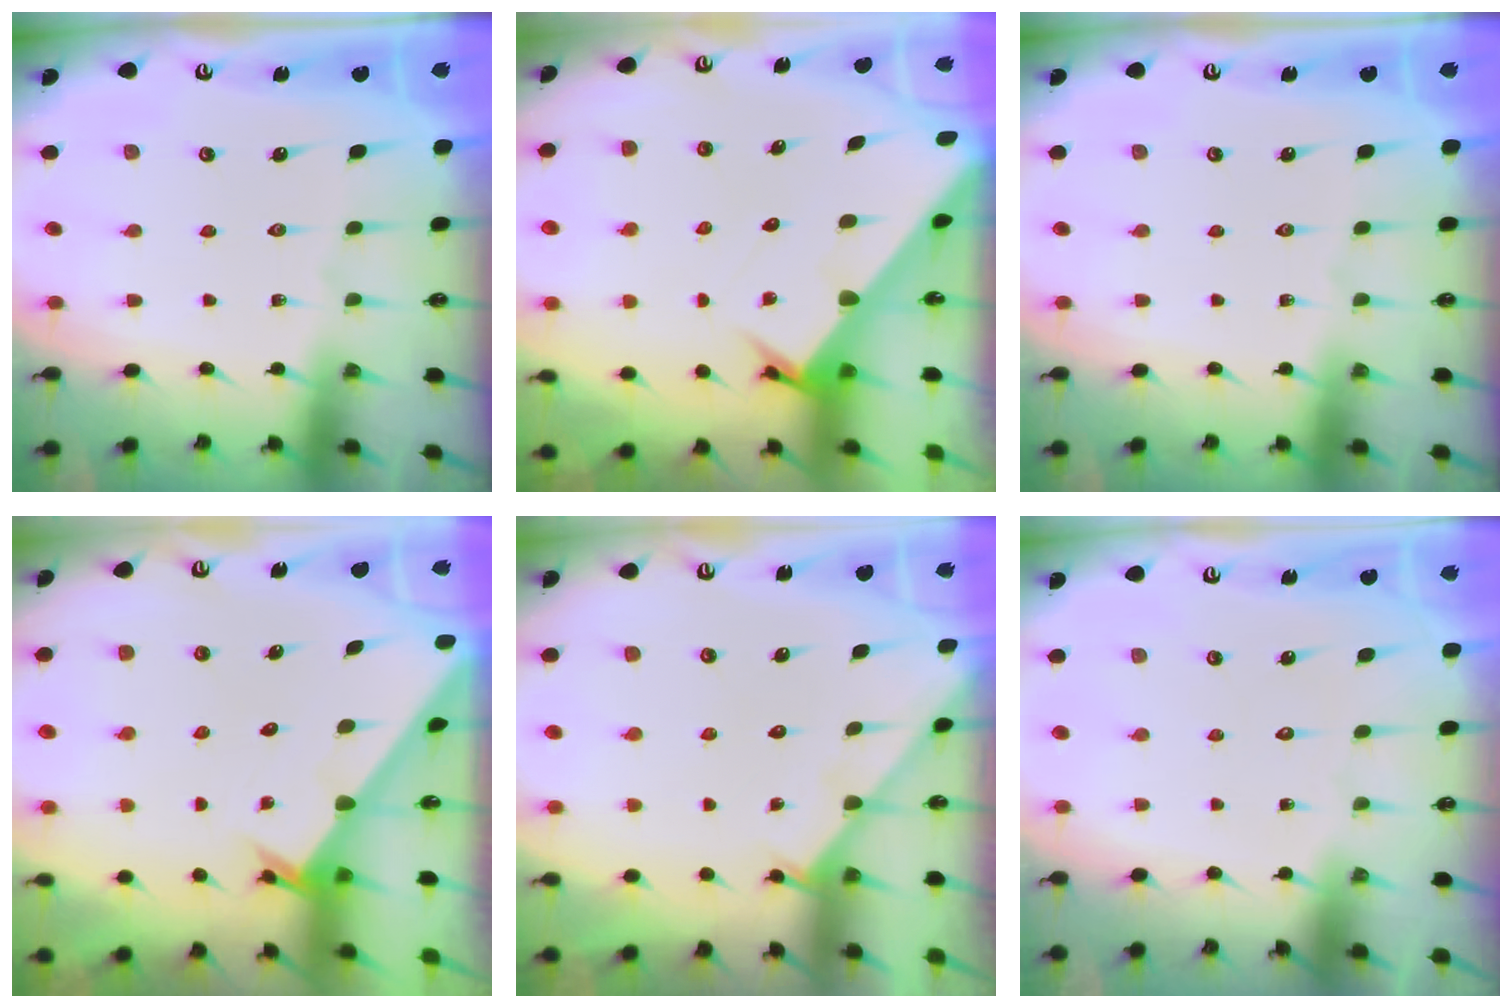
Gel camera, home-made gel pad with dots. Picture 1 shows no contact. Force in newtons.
{"total": 2.9, "press": 2.9, "slide": 0.2}
{"total": 0.0}
{"total": 1.5, "press": 1.5, "slide": 0.1}
{"total": 1.3, "press": 1.3, "slide": 0.1}
{"total": 1.6, "press": 1.6, "slide": 0.1}